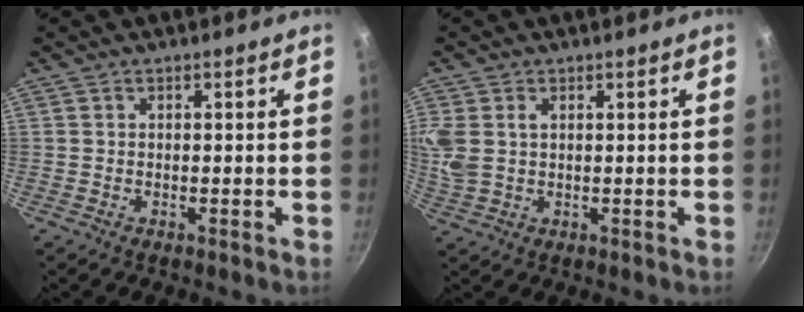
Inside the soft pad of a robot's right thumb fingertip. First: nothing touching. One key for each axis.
{"total": 7.0, "fx": 1.1, "fy": 4.7, "fz": 5.0, "tx": -0.136, "ty": 0.011, "tz": 0.032}